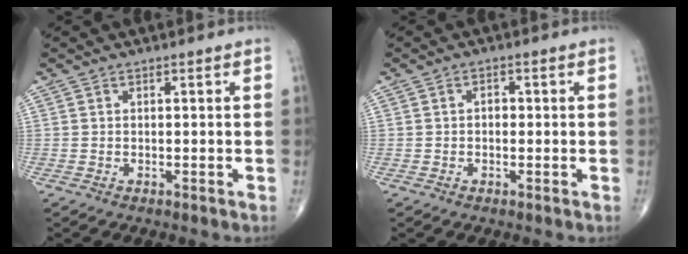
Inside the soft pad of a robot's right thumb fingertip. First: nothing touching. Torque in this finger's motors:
{"motor_torque": [-0.21, 0.17, 0.40, 0.01, 0.00]}